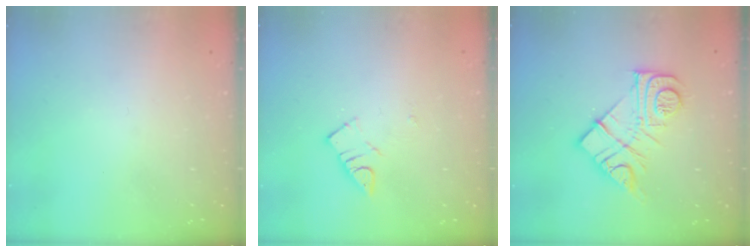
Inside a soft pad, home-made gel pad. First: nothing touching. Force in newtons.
{"total": 2.8, "press": 2.7, "slide": 0.3}
{"total": 13.9, "press": 13.8, "slide": 0.9}